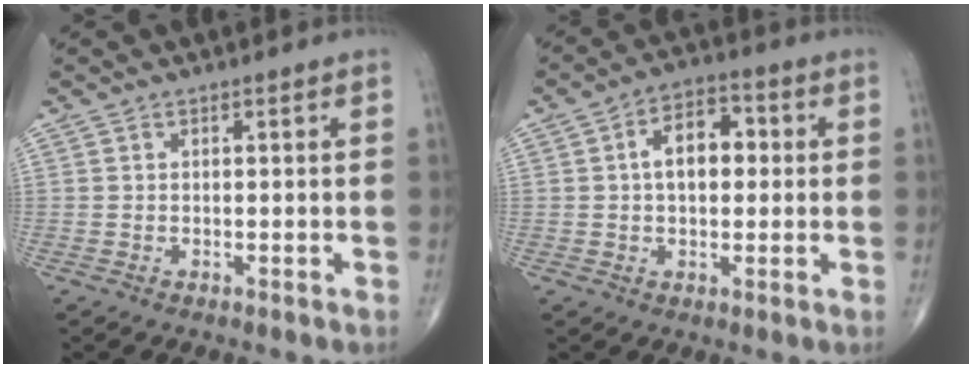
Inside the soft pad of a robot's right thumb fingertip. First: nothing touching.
{"total": 8.9, "force": [1.1, 5.4, 7.0], "torque": [-0.096, 0.021, 0.012]}